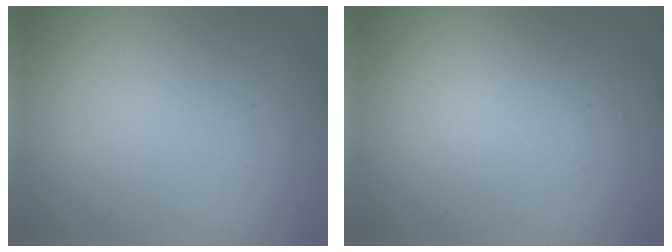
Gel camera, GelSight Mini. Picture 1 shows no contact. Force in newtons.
{"total": 2.1, "press": 2.1, "slide": 0.1}